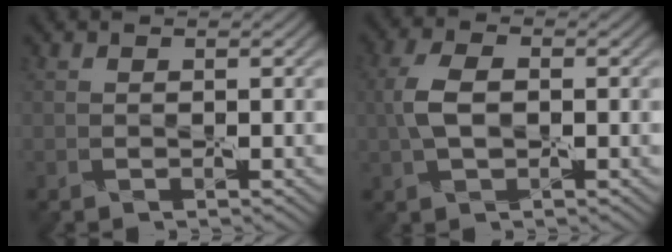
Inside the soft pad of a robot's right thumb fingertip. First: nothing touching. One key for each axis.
{"total": 4.0, "fx": -0.1, "fy": 2.1, "fz": 3.5, "tx": -0.085, "ty": 0.011, "tz": -0.006}